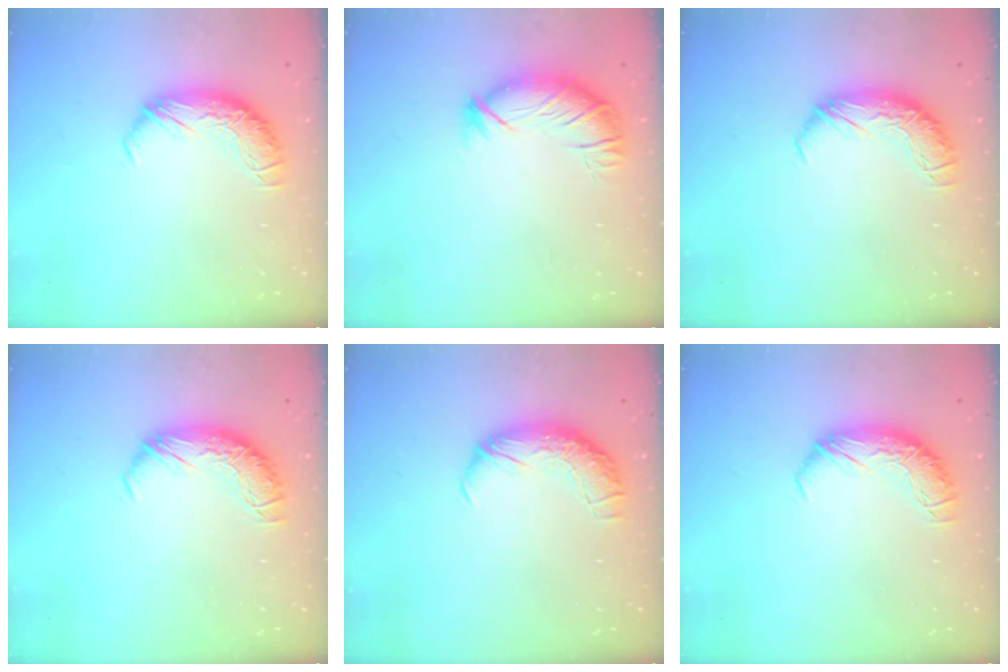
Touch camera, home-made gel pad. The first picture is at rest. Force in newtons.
{"total": 3.8, "press": 3.8, "slide": 0.4}
{"total": 0.0}
{"total": 0.0}
{"total": 2.3, "press": 1.0, "slide": 2.1}
{"total": 0.0}